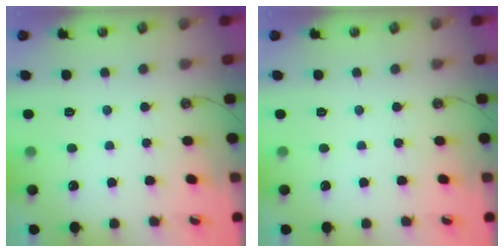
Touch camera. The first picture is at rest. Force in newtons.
{"total": 0.0}